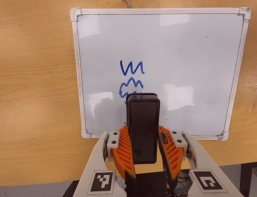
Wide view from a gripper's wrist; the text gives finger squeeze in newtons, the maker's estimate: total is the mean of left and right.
{"total": 7.4, "left": 6.0, "right": 8.8}